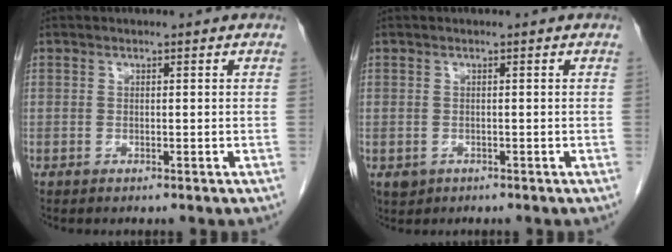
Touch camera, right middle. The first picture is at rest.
{"total": 1.8, "force": [-0.7, 1.6, 0.5], "torque": [-0.009, 0.002, -0.001]}